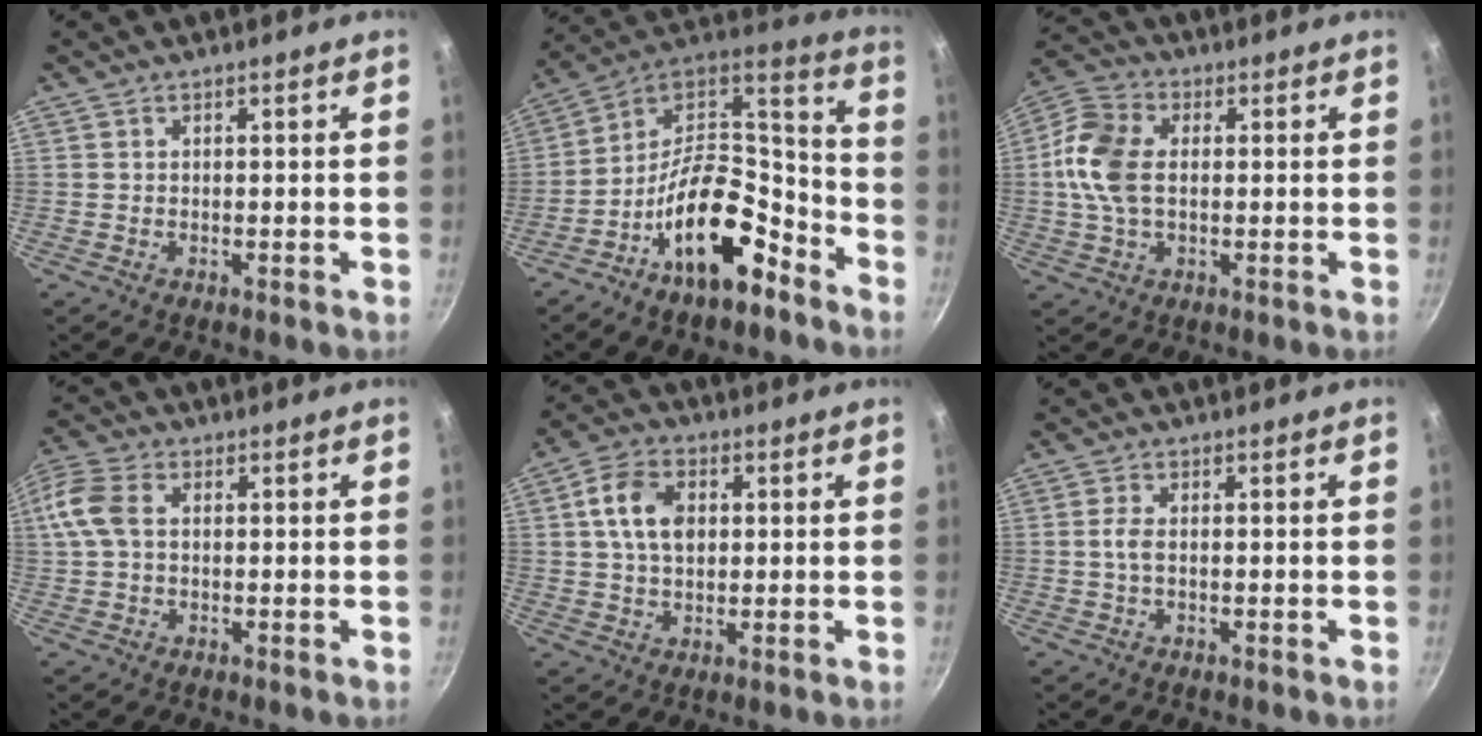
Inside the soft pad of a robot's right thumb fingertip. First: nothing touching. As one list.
[{"total": 19.6, "force": [-10.4, 9.6, 13.6], "torque": [-0.188, 0.095, -0.184]}, {"total": 11.3, "force": [0.5, 7.2, 8.6], "torque": [-0.166, 0.017, -0.005]}, {"total": 8.1, "force": [1.1, 5.3, 6.0], "torque": [-0.135, 0.021, 0.012]}, {"total": 9.0, "force": [1.7, 6.2, 6.4], "torque": [-0.103, 0.009, 0.024]}, {"total": 2.2, "force": [-0.2, 0.9, 2.0], "torque": [-0.050, 0.005, -0.007]}]